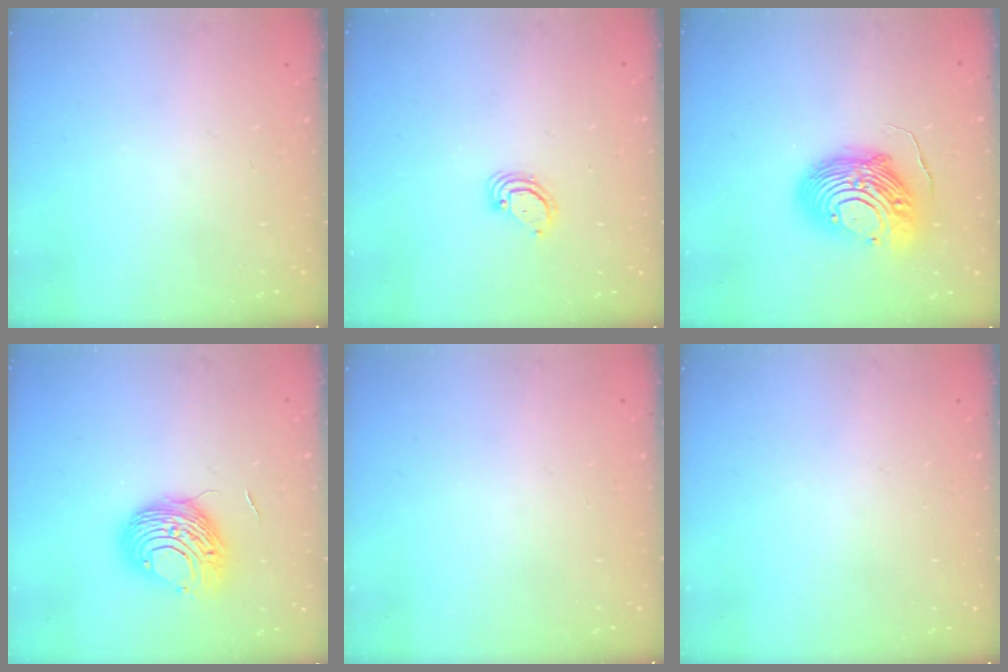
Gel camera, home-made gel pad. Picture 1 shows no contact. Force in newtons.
{"total": 2.9, "press": 2.9, "slide": 0.3}
{"total": 14.9, "press": 14.9, "slide": 1.5}
{"total": 10.4, "press": 10.4, "slide": 0.5}
{"total": 0.0}
{"total": 0.0}